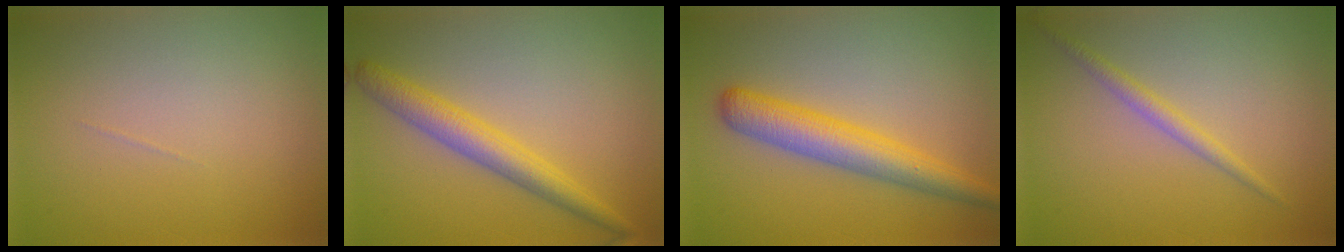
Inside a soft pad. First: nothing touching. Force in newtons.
{"total": 3.6, "press": 3.6, "slide": 0.0}
{"total": 4.8, "press": 4.8, "slide": 0.1}
{"total": 1.6, "press": 1.6, "slide": 0.1}